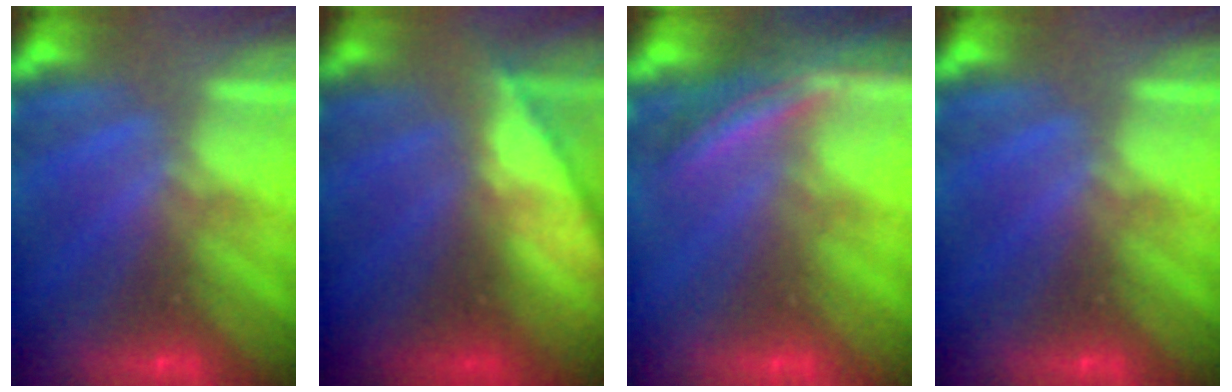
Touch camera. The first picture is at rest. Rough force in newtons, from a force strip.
{"total": 7.2}
{"total": 3.7}
{"total": 0.0}